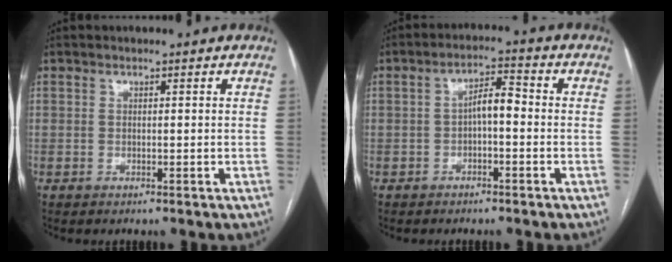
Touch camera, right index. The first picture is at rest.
{"total": 4.3, "force": [-0.5, 1.5, 4.0], "torque": [-0.068, 0.020, -0.009]}